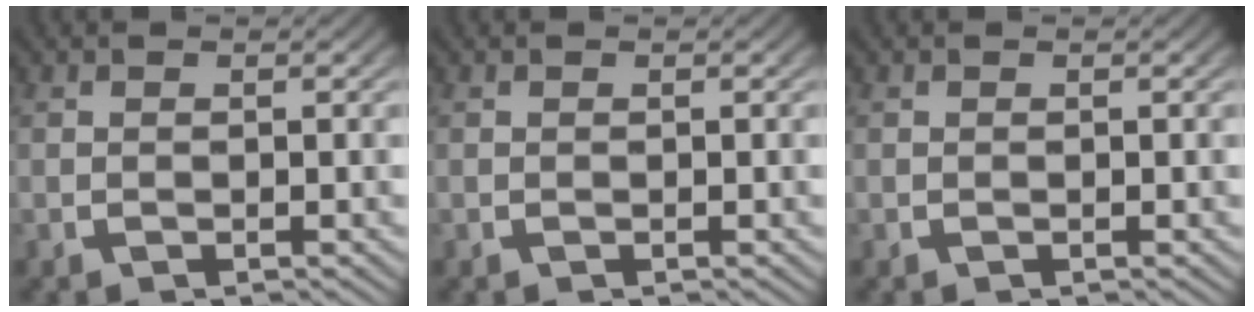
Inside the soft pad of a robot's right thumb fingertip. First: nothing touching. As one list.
[{"total": 0.0}, {"total": 0.0}]